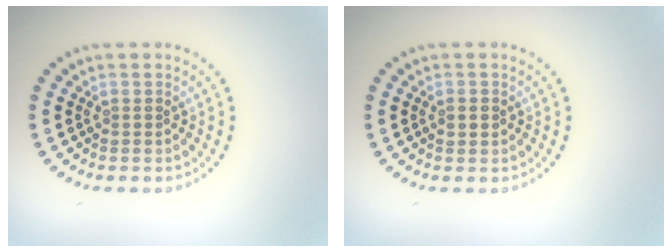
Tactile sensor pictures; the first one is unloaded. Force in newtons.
{"total": 1.0, "press": 1.0, "slide": 0.2}